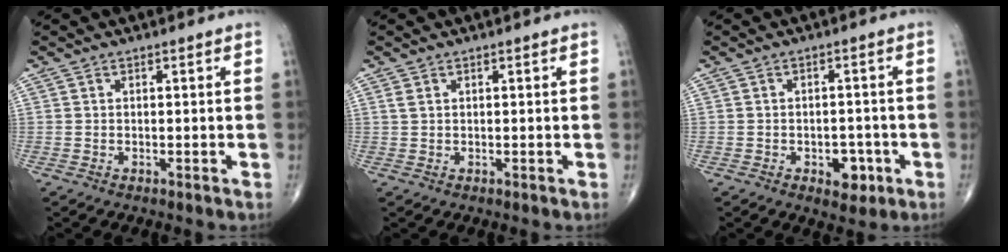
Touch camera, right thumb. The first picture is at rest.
{"total": 0.9, "force": [0.4, 0.5, 0.6], "torque": [-0.015, 0.009, 0.011]}
{"total": 4.8, "force": [-1.9, 3.1, 3.2], "torque": [-0.015, 0.013, -0.020]}